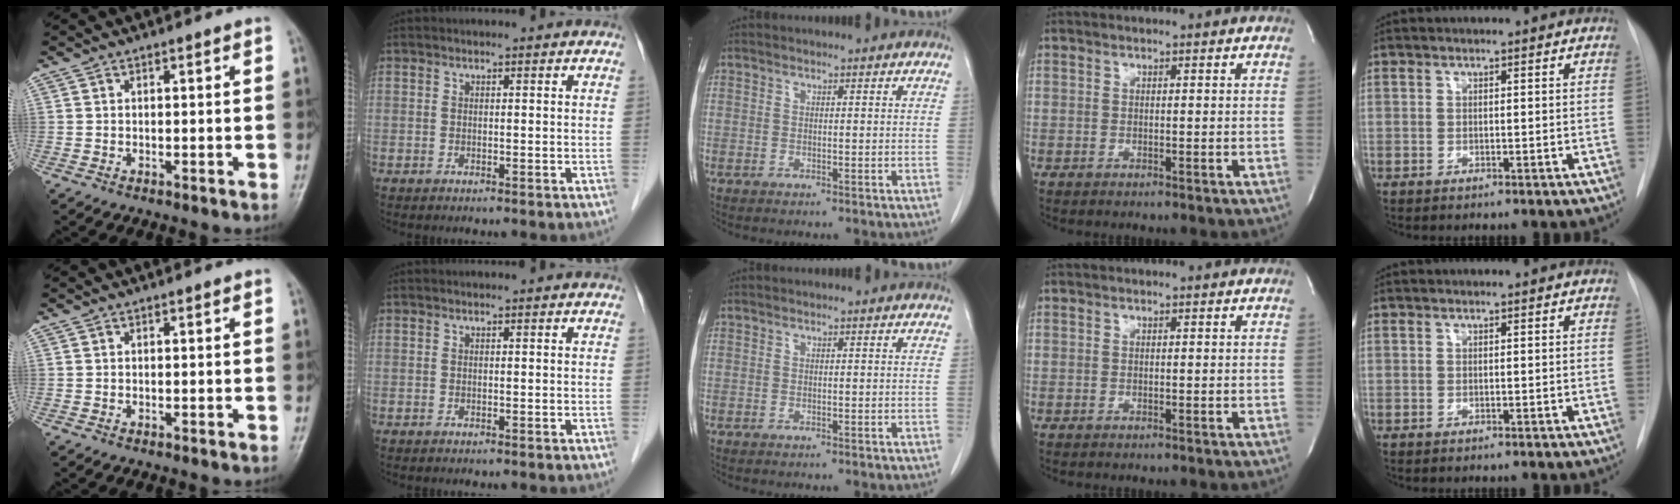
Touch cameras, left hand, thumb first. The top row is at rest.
{}